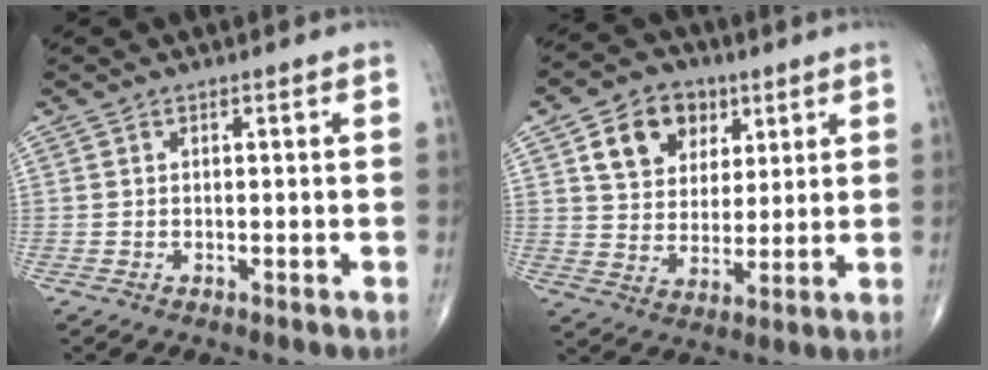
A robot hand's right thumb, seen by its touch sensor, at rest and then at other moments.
{"total": 14.4, "force": [6.3, 10.7, 7.2], "torque": [-0.082, -0.013, 0.110]}